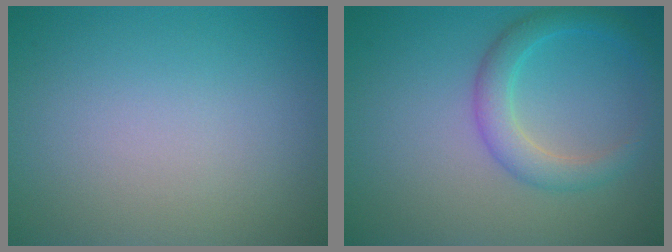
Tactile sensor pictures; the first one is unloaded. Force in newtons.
{"total": 3.2, "press": 3.2, "slide": 0.2}